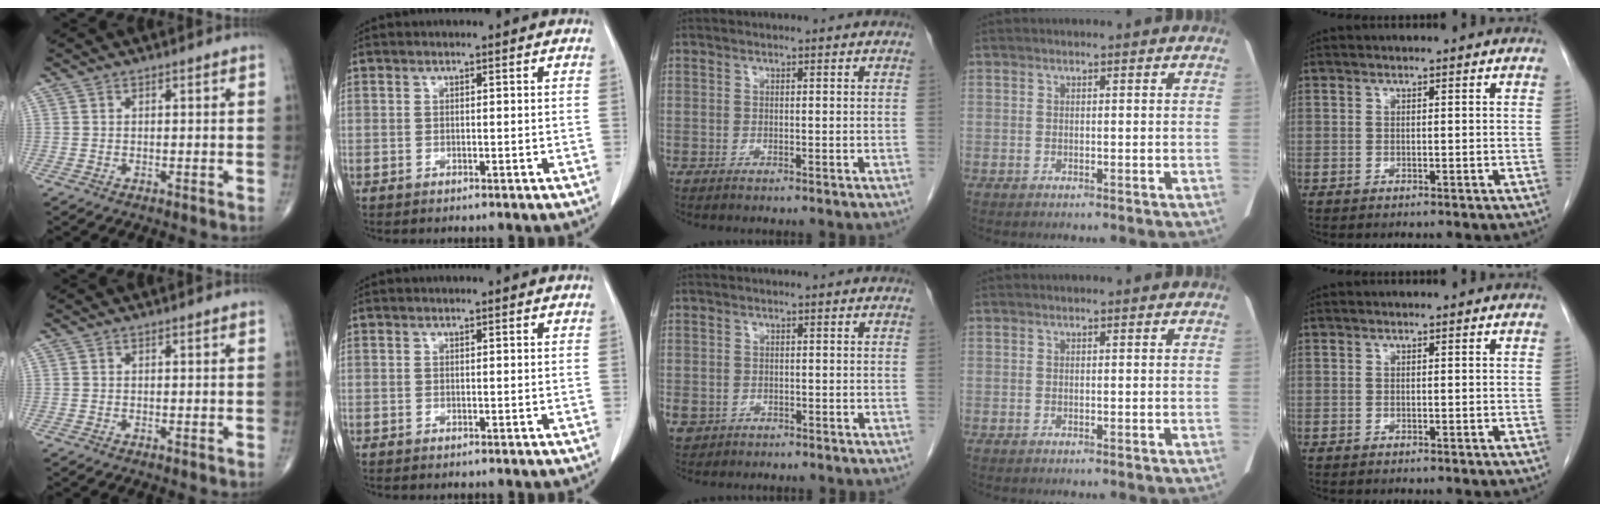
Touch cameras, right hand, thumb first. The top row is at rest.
{"middle": {"total": 3.8, "force": [-1.8, 3.2, 1.0], "torque": [-0.024, -0.001, -0.024]}}